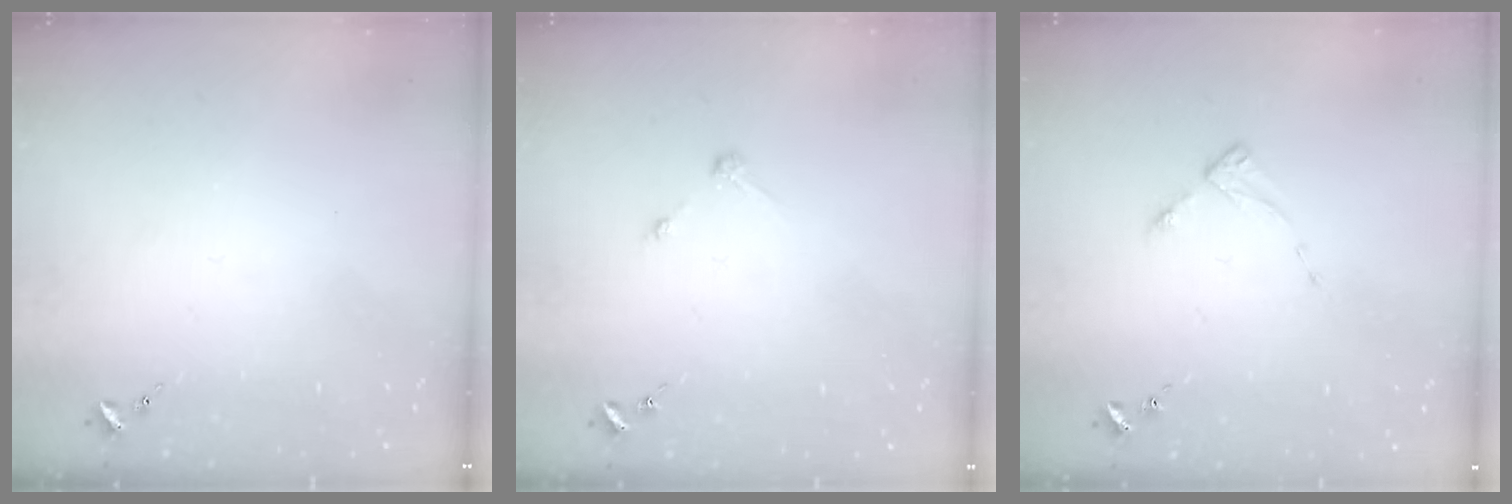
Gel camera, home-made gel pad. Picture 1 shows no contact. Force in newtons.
{"total": 2.7, "press": 2.7, "slide": 0.3}
{"total": 3.7, "press": 3.6, "slide": 0.4}